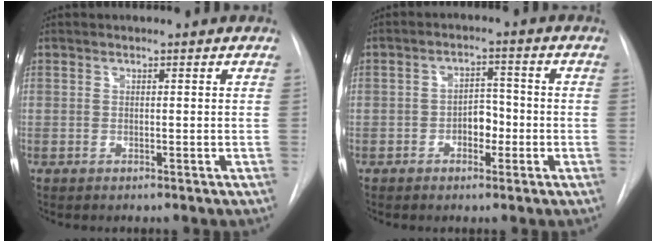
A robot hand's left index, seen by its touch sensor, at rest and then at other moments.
{"total": 3.8, "force": [-1.3, 2.3, 2.7], "torque": [-0.035, 0.011, -0.022]}